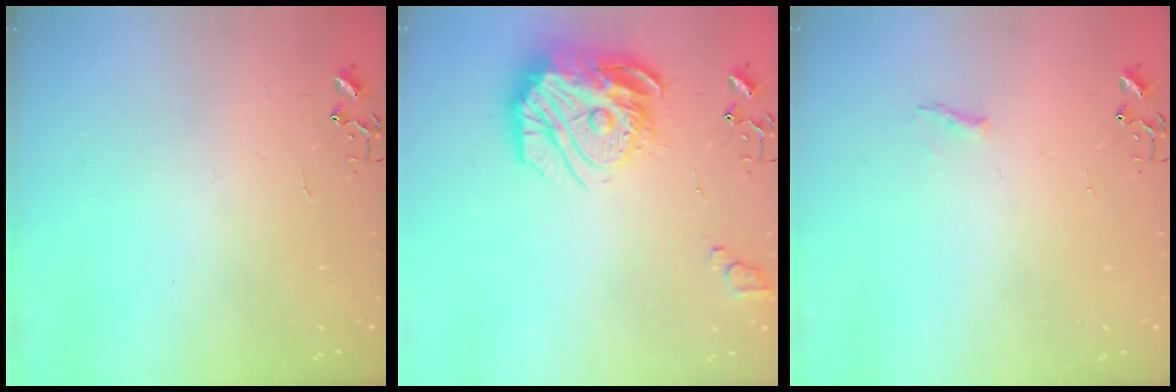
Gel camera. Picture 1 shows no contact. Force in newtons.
{"total": 20.9, "press": 20.8, "slide": 2.0}
{"total": 4.7, "press": 4.6, "slide": 0.6}